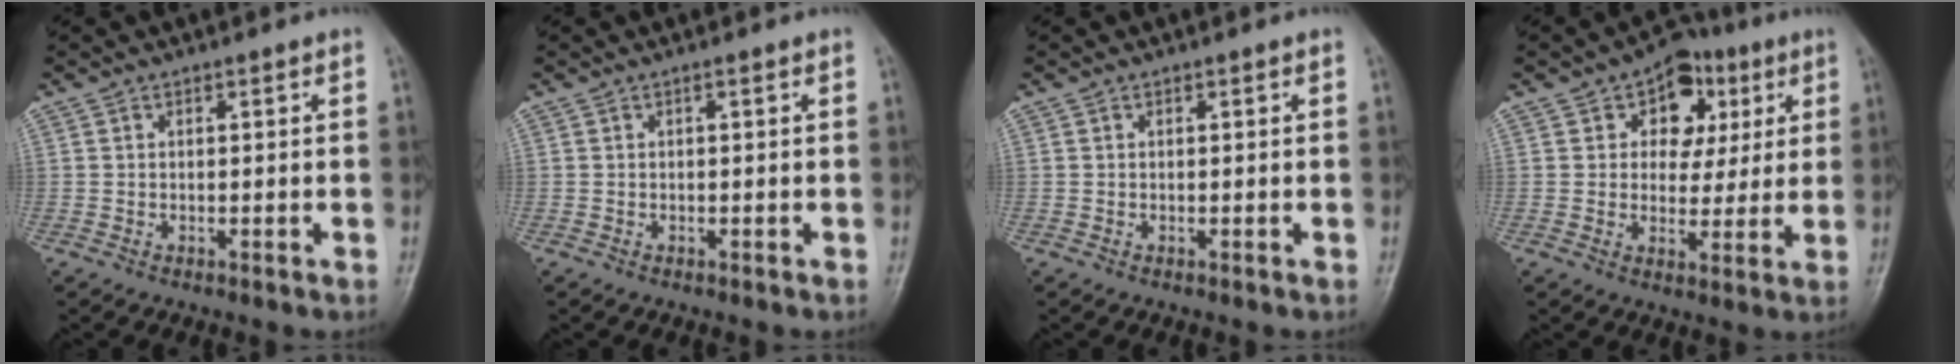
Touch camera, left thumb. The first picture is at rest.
{"total": 0.0}
{"total": 0.0}
{"total": 10.6, "force": [4.0, 8.0, 5.6], "torque": [-0.027, -0.006, 0.054]}